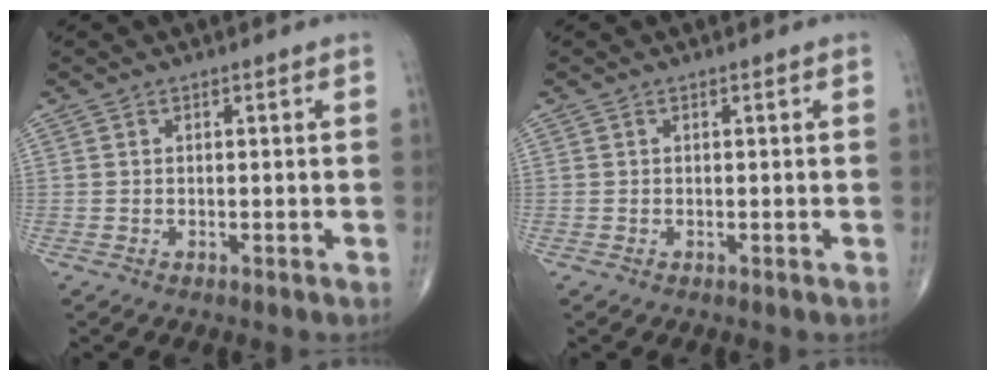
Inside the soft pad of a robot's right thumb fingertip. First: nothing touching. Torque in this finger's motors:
{"motor_torque": [0.00, -0.11, -0.17, 0.02, 0.02]}